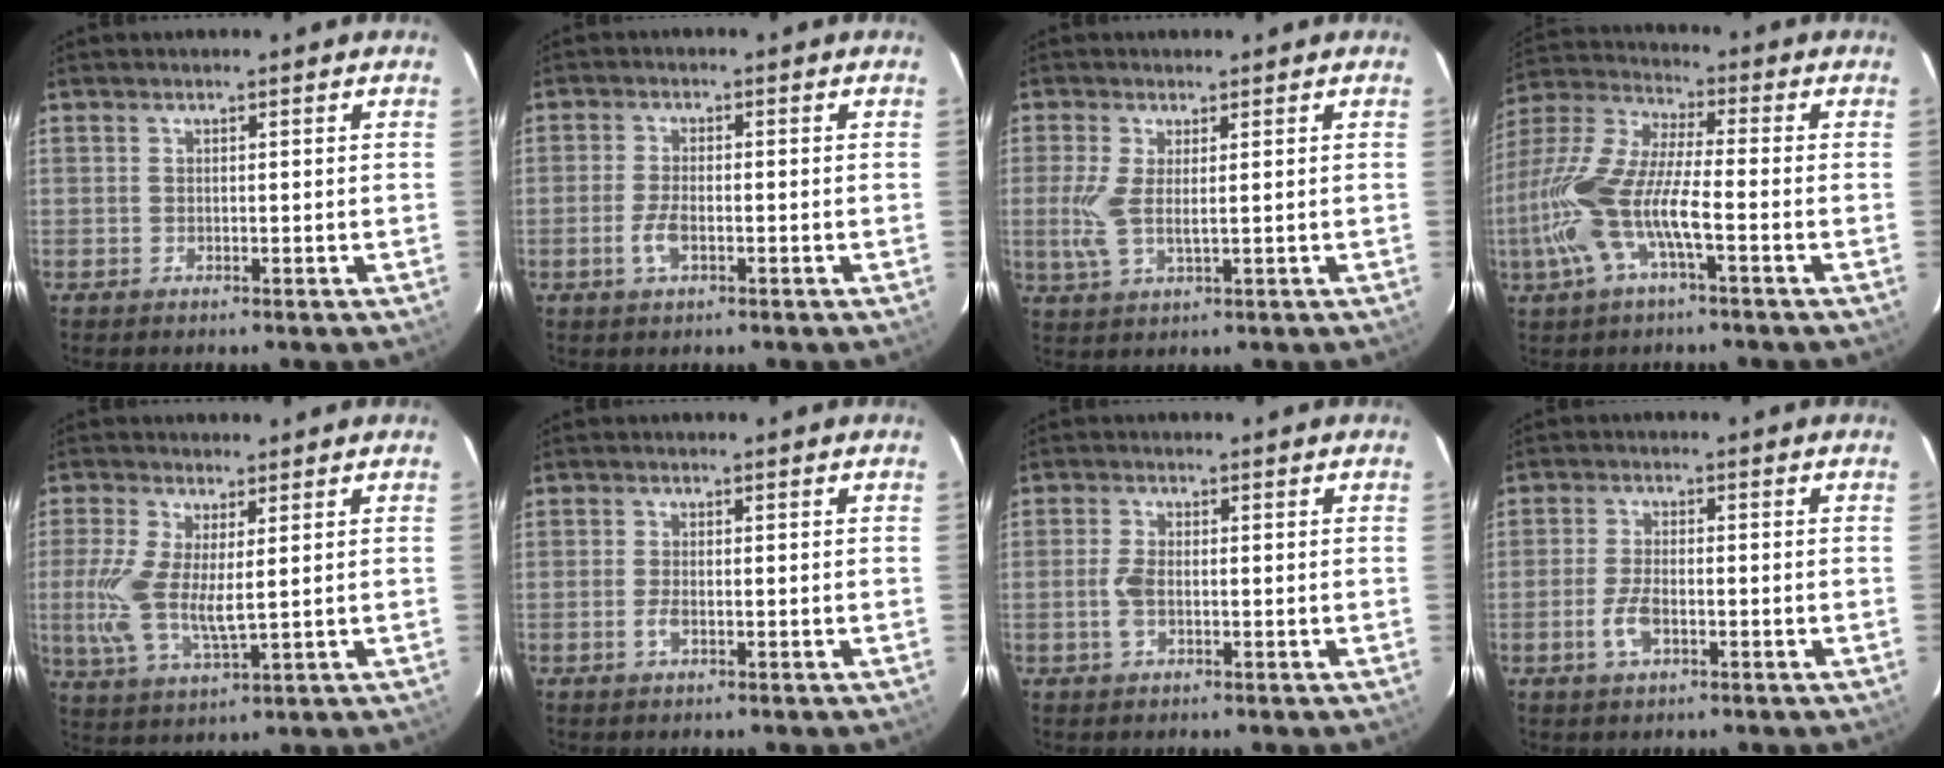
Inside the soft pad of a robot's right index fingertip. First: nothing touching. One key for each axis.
{"total": 3.8, "fx": -1.5, "fy": 1.6, "fz": 3.1, "tx": -0.070, "ty": -0.002, "tz": -0.029}
{"total": 5.4, "fx": 0.5, "fy": 1.6, "fz": 5.1, "tx": -0.116, "ty": -0.004, "tz": 0.008}
{"total": 15.5, "fx": -4.5, "fy": 3.6, "fz": 14.4, "tx": -0.298, "ty": -0.006, "tz": -0.090}
{"total": 9.5, "fx": 0.9, "fy": 3.3, "fz": 8.9, "tx": -0.201, "ty": -0.008, "tz": 0.018}
{"total": 1.8, "fx": -0.8, "fy": 0.7, "fz": 1.5, "tx": -0.034, "ty": -0.001, "tz": -0.015}
{"total": 3.0, "fx": -0.8, "fy": 1.4, "fz": 2.6, "tx": -0.059, "ty": 0.001, "tz": -0.015}
{"total": 4.7, "fx": -1.9, "fy": 2.2, "fz": 3.7, "tx": -0.083, "ty": -0.002, "tz": -0.036}